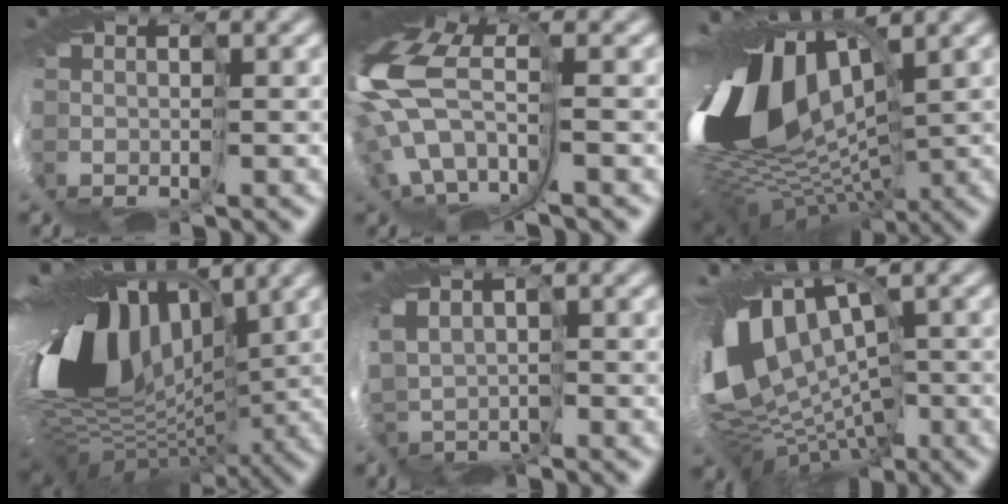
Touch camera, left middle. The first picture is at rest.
{"total": 12.1, "force": [0.7, 6.3, 10.2], "torque": [-0.263, -0.016, 0.033]}
{"total": 16.8, "force": [3.1, 9.4, 13.6], "torque": [-0.244, -0.016, 0.047]}
{"total": 16.0, "force": [2.9, 10.1, 12.1], "torque": [-0.239, -0.018, 0.050]}
{"total": 1.4, "force": [1.2, 0.6, 0.3], "torque": [-0.033, 0.002, 0.007]}
{"total": 10.3, "force": [0.7, 7.2, 7.3], "torque": [-0.189, -0.011, 0.024]}